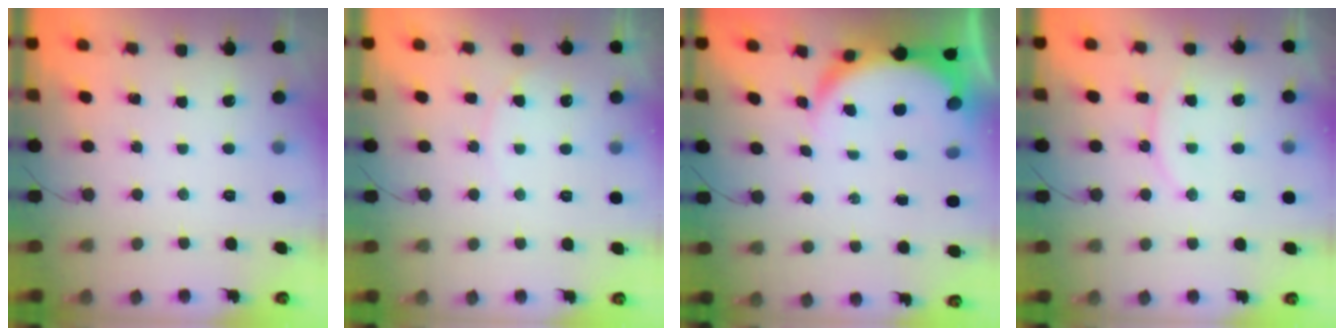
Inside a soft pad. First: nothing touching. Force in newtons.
{"total": 6.2, "press": 6.2, "slide": 0.7}
{"total": 6.3, "press": 6.2, "slide": 0.4}
{"total": 11.8, "press": 11.8, "slide": 0.9}